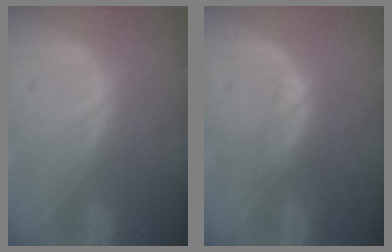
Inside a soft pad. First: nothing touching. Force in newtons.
{"total": 1.8, "press": 1.8, "slide": 0.1}